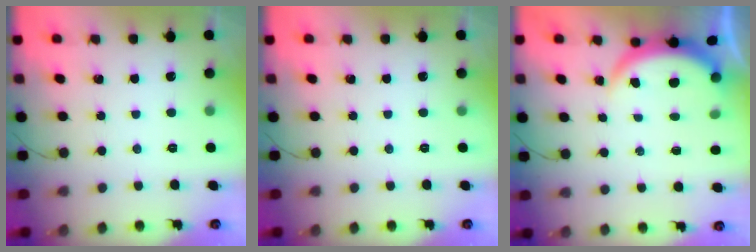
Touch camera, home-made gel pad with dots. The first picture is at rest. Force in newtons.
{"total": 0.0}
{"total": 3.8, "press": 3.8, "slide": 0.2}